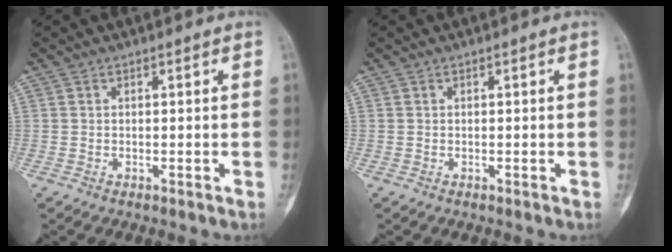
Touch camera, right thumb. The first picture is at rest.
{"total": 0.0}